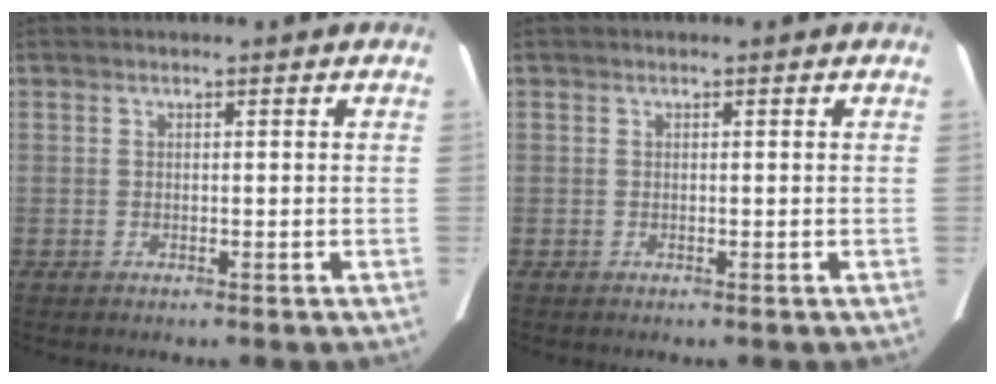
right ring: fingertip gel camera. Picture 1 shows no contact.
{"total": 0.0}